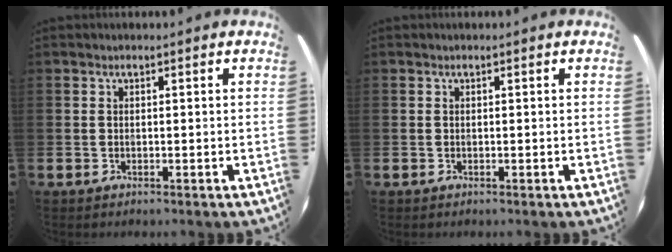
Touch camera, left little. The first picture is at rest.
{"total": 0.0}